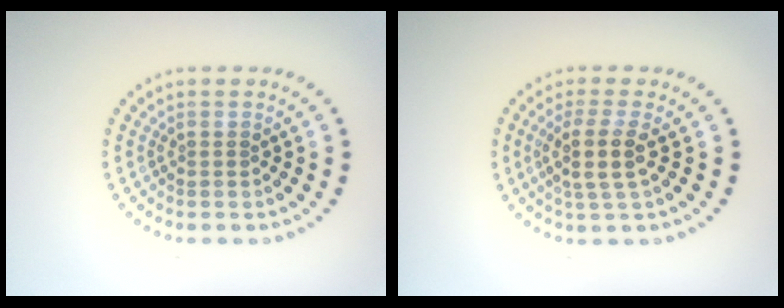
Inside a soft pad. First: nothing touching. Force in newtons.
{"total": 2.9, "press": 2.3, "slide": 1.7}